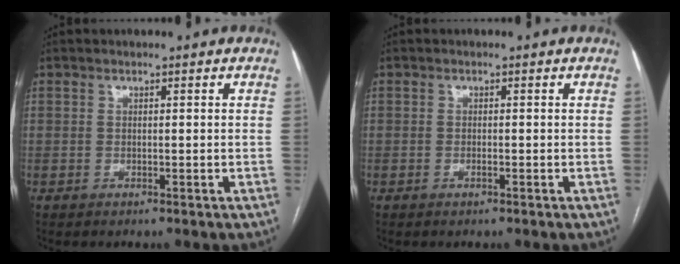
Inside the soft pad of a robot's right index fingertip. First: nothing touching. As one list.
[{"total": 0.7, "force": [-0.3, 0.0, 0.6], "torque": [-0.017, -0.001, -0.005]}]